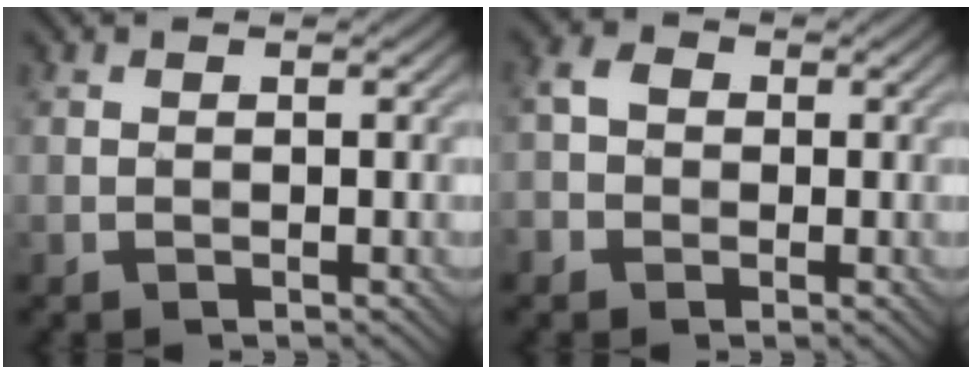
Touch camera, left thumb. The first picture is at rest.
{"total": 2.7, "force": [-0.8, 2.3, 1.0], "torque": [-0.027, 0.004, -0.023]}